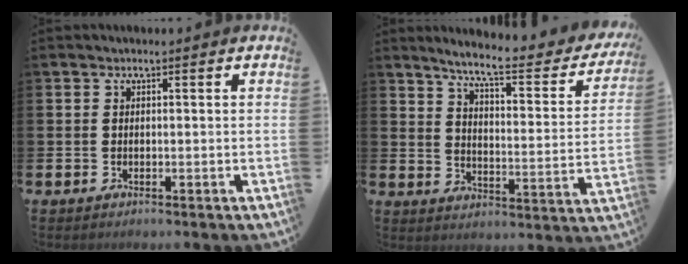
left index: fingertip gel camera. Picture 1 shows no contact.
{"total": 7.3, "force": [6.2, 1.0, 3.6], "torque": [-0.085, -0.047, 0.096]}